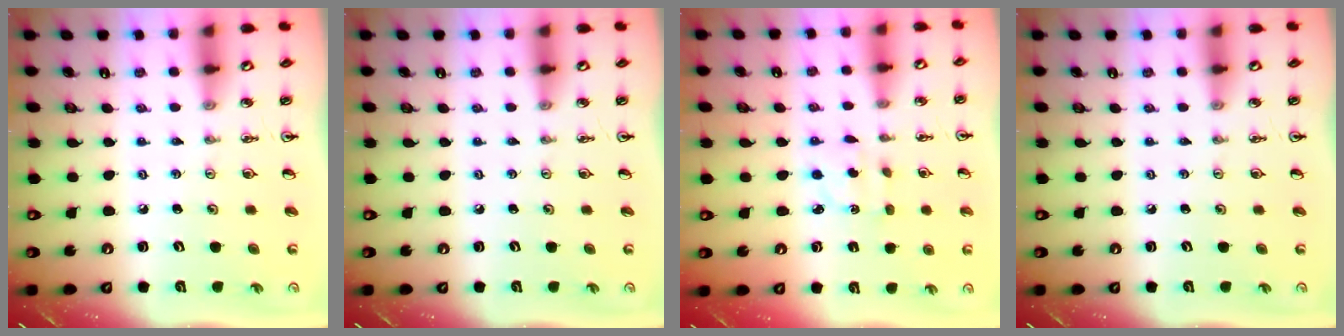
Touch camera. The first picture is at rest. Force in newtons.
{"total": 0.0}
{"total": 2.3, "press": 2.2, "slide": 0.6}
{"total": 0.0}